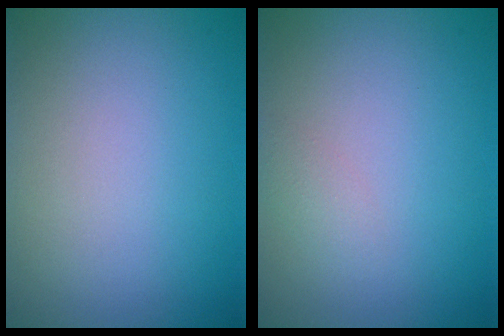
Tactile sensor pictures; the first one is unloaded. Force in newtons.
{"total": 1.0, "press": 1.0, "slide": 0.1}